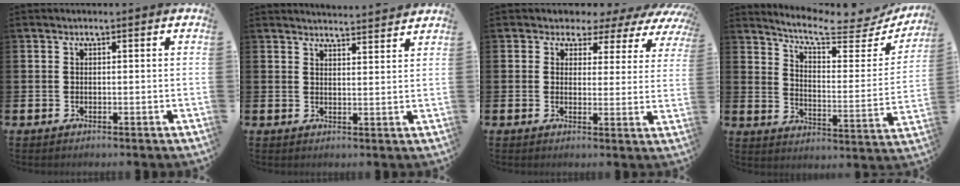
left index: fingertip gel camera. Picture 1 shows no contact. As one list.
[{"total": 3.5, "force": [3.5, -0.3, 0.0], "torque": [-0.006, -0.024, 0.064]}, {"total": 2.8, "force": [1.9, 2.0, 0.2], "torque": [-0.016, -0.025, 0.023]}, {"total": 7.9, "force": [7.0, 1.7, 3.4], "torque": [-0.079, -0.056, 0.112]}]